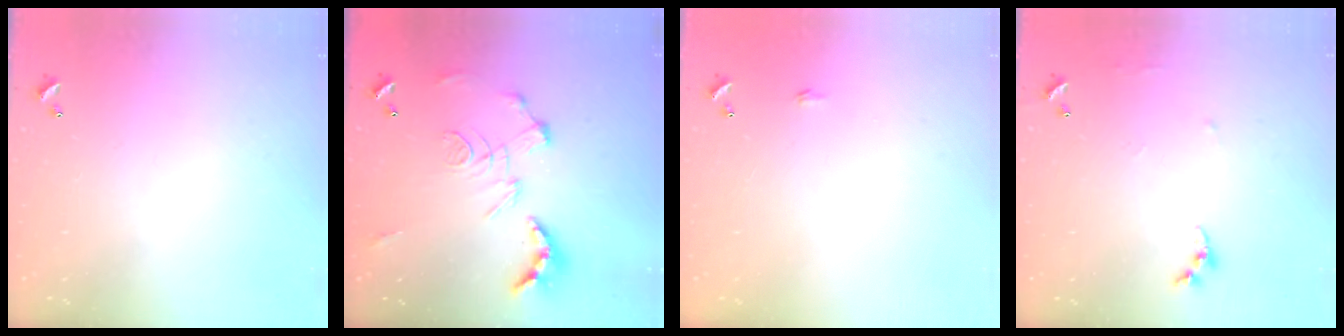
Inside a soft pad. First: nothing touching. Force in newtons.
{"total": 2.9, "press": 2.3, "slide": 1.7}
{"total": 0.6, "press": 0.6, "slide": 0.2}
{"total": 4.5, "press": 4.5, "slide": 0.5}